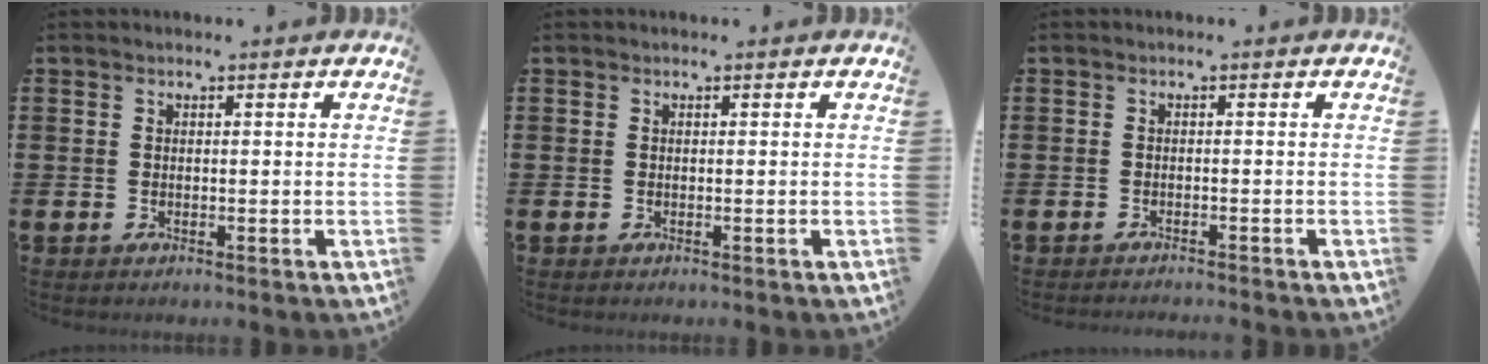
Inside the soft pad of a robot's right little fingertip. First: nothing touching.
{"total": 0.0}
{"total": 0.8, "force": [-0.7, -0.2, 0.0], "torque": [0.001, 0.000, -0.016]}